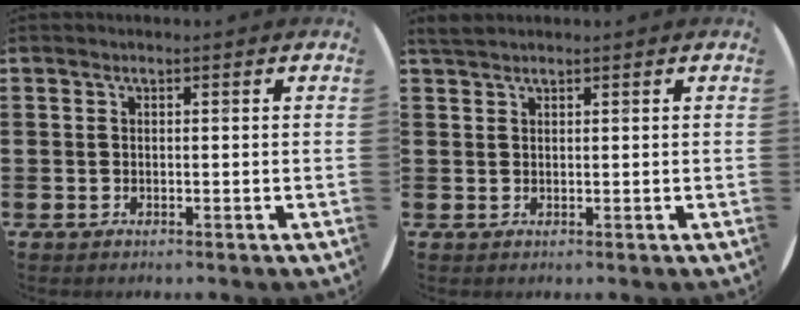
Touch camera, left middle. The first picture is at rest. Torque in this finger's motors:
{"motor_torque": [0.32, -0.09, -0.05, 0.00]}